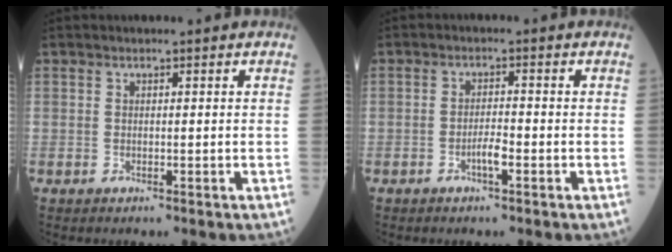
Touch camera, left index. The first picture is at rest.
{"total": 2.4, "force": [-1.3, 0.3, 1.9], "torque": [-0.034, -0.001, -0.027]}